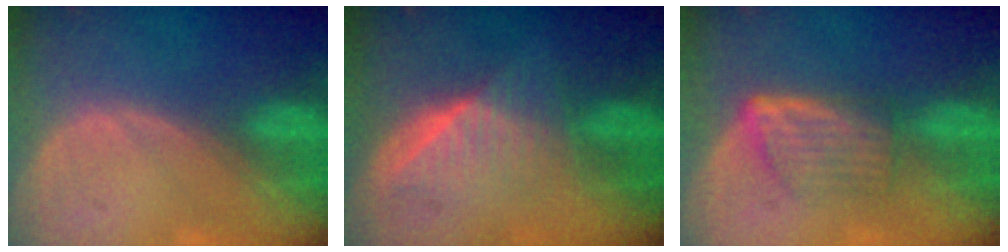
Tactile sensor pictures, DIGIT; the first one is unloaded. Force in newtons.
{"total": 6.5, "press": 5.9, "slide": 2.7}
{"total": 5.9, "press": 5.3, "slide": 2.6}